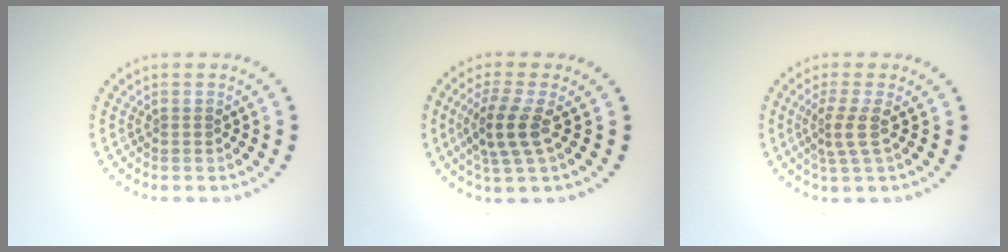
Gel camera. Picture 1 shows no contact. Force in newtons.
{"total": 3.4, "press": 2.8, "slide": 1.9}
{"total": 2.3, "press": 1.6, "slide": 1.7}